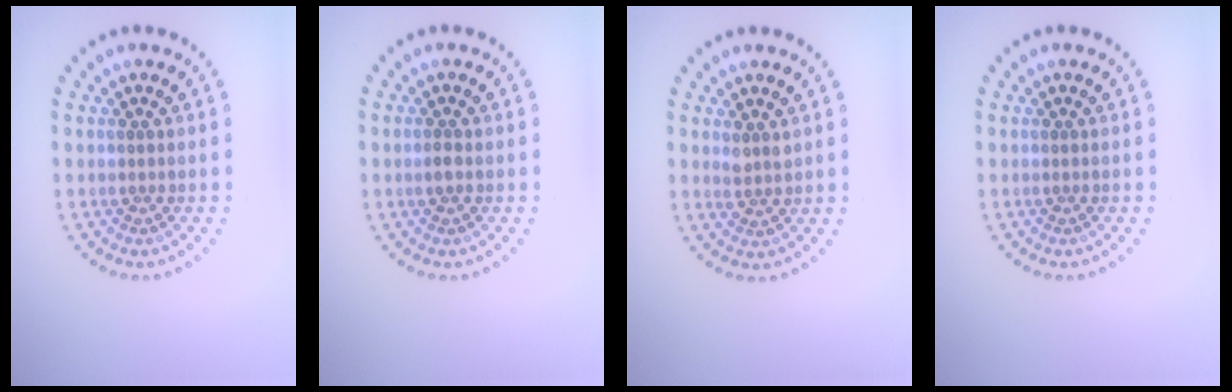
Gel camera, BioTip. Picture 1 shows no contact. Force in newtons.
{"total": 0.9, "press": 0.9, "slide": 0.2}
{"total": 1.4, "press": 1.3, "slide": 0.6}
{"total": 0.0}